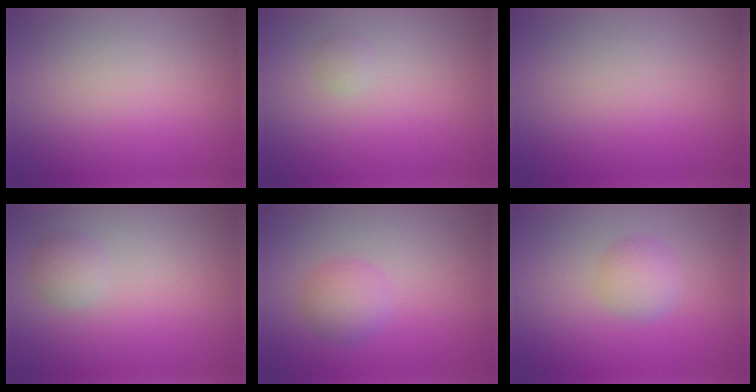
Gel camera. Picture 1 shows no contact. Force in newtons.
{"total": 0.7, "press": 0.7, "slide": 0.0}
{"total": 0.0}
{"total": 1.5, "press": 1.5, "slide": 0.0}
{"total": 2.4, "press": 2.4, "slide": 0.1}
{"total": 2.4, "press": 2.4, "slide": 0.1}